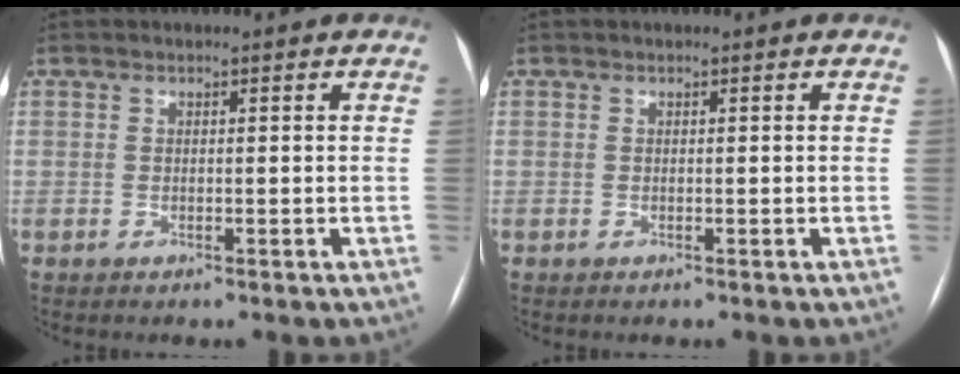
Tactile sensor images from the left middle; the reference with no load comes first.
{"total": 0.0}